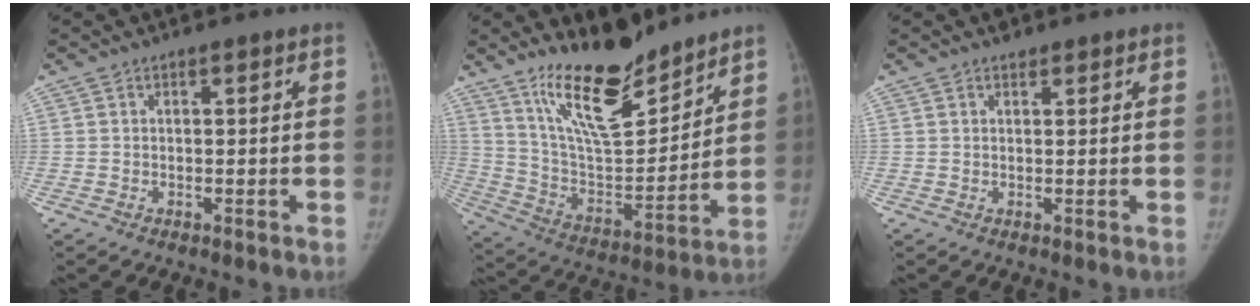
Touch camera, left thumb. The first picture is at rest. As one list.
[{"total": 17.6, "force": [13.7, 5.7, 9.6], "torque": [-0.119, -0.097, 0.250]}, {"total": 1.1, "force": [0.8, 0.7, 0.2], "torque": [0.004, -0.005, 0.009]}]